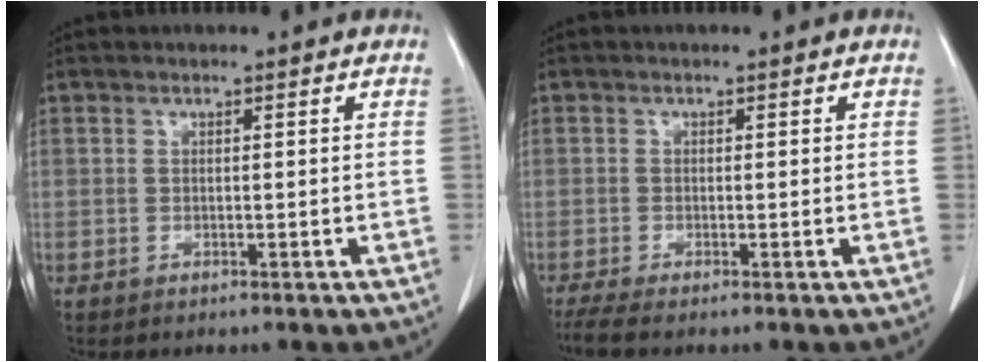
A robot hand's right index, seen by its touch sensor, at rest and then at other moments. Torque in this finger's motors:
{"motor_torque": [-0.01, -0.03, 0.10, 0.03]}